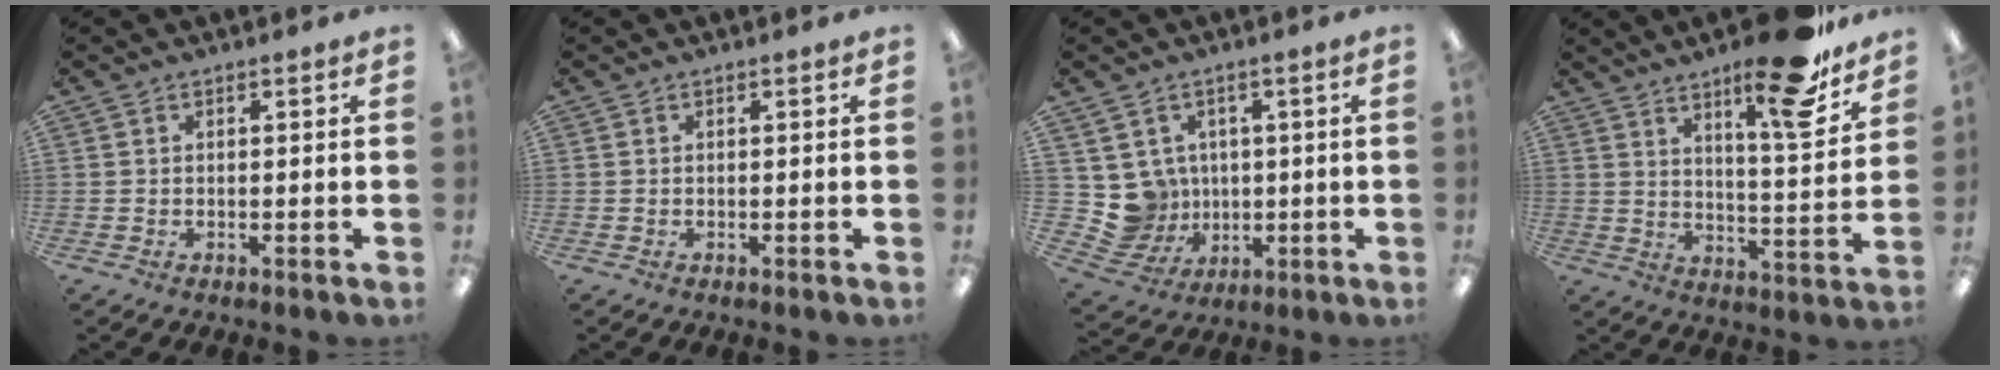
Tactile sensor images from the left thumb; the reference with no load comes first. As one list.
[{"total": 0.0}, {"total": 7.9, "force": [1.6, 7.7, 1.0], "torque": [-0.048, -0.008, 0.043]}, {"total": 17.3, "force": [12.8, 3.6, 11.1], "torque": [-0.160, -0.084, 0.201]}]